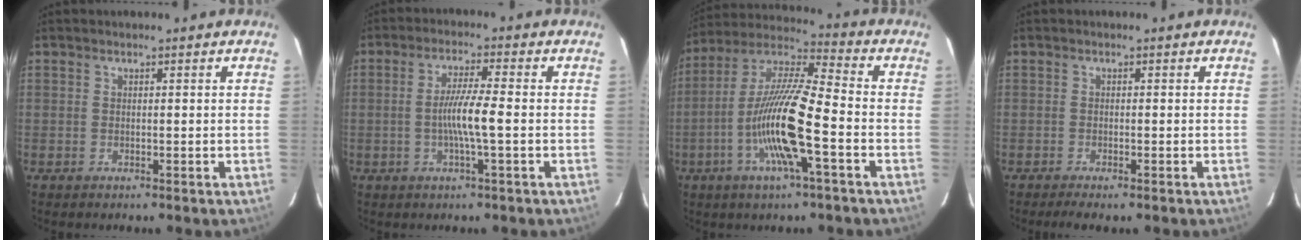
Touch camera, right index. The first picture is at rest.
{"total": 5.9, "force": [-0.9, -0.3, 5.8], "torque": [-0.111, 0.000, -0.020]}
{"total": 15.2, "force": [-4.2, 1.1, 14.5], "torque": [-0.289, 0.002, -0.082]}
{"total": 3.4, "force": [-2.6, 0.6, 2.0], "torque": [-0.028, -0.008, -0.035]}